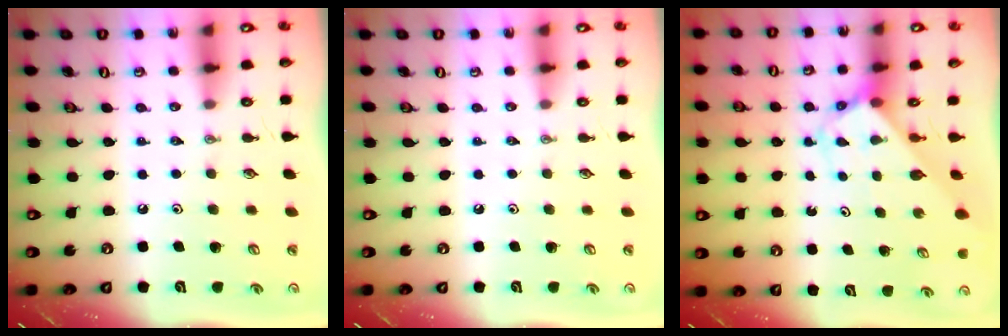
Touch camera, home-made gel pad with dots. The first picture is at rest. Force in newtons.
{"total": 0.0}
{"total": 2.7, "press": 2.7, "slide": 0.1}